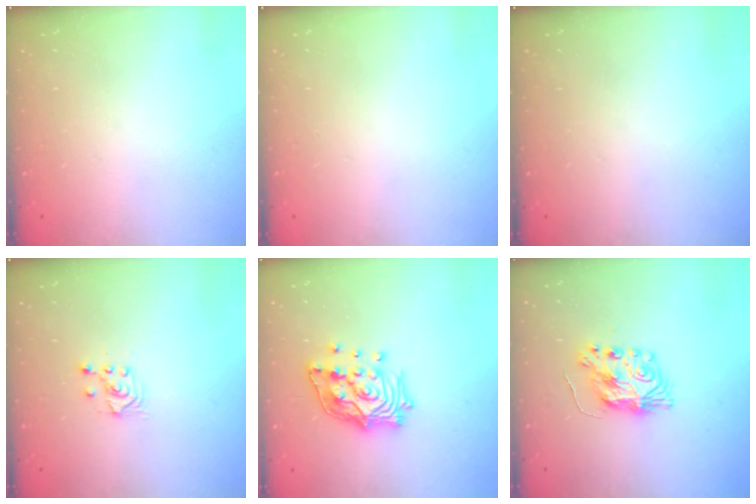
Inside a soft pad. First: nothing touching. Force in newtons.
{"total": 0.0}
{"total": 0.0}
{"total": 2.5, "press": 2.4, "slide": 0.7}
{"total": 14.8, "press": 14.7, "slide": 1.6}
{"total": 8.6, "press": 8.6, "slide": 0.5}